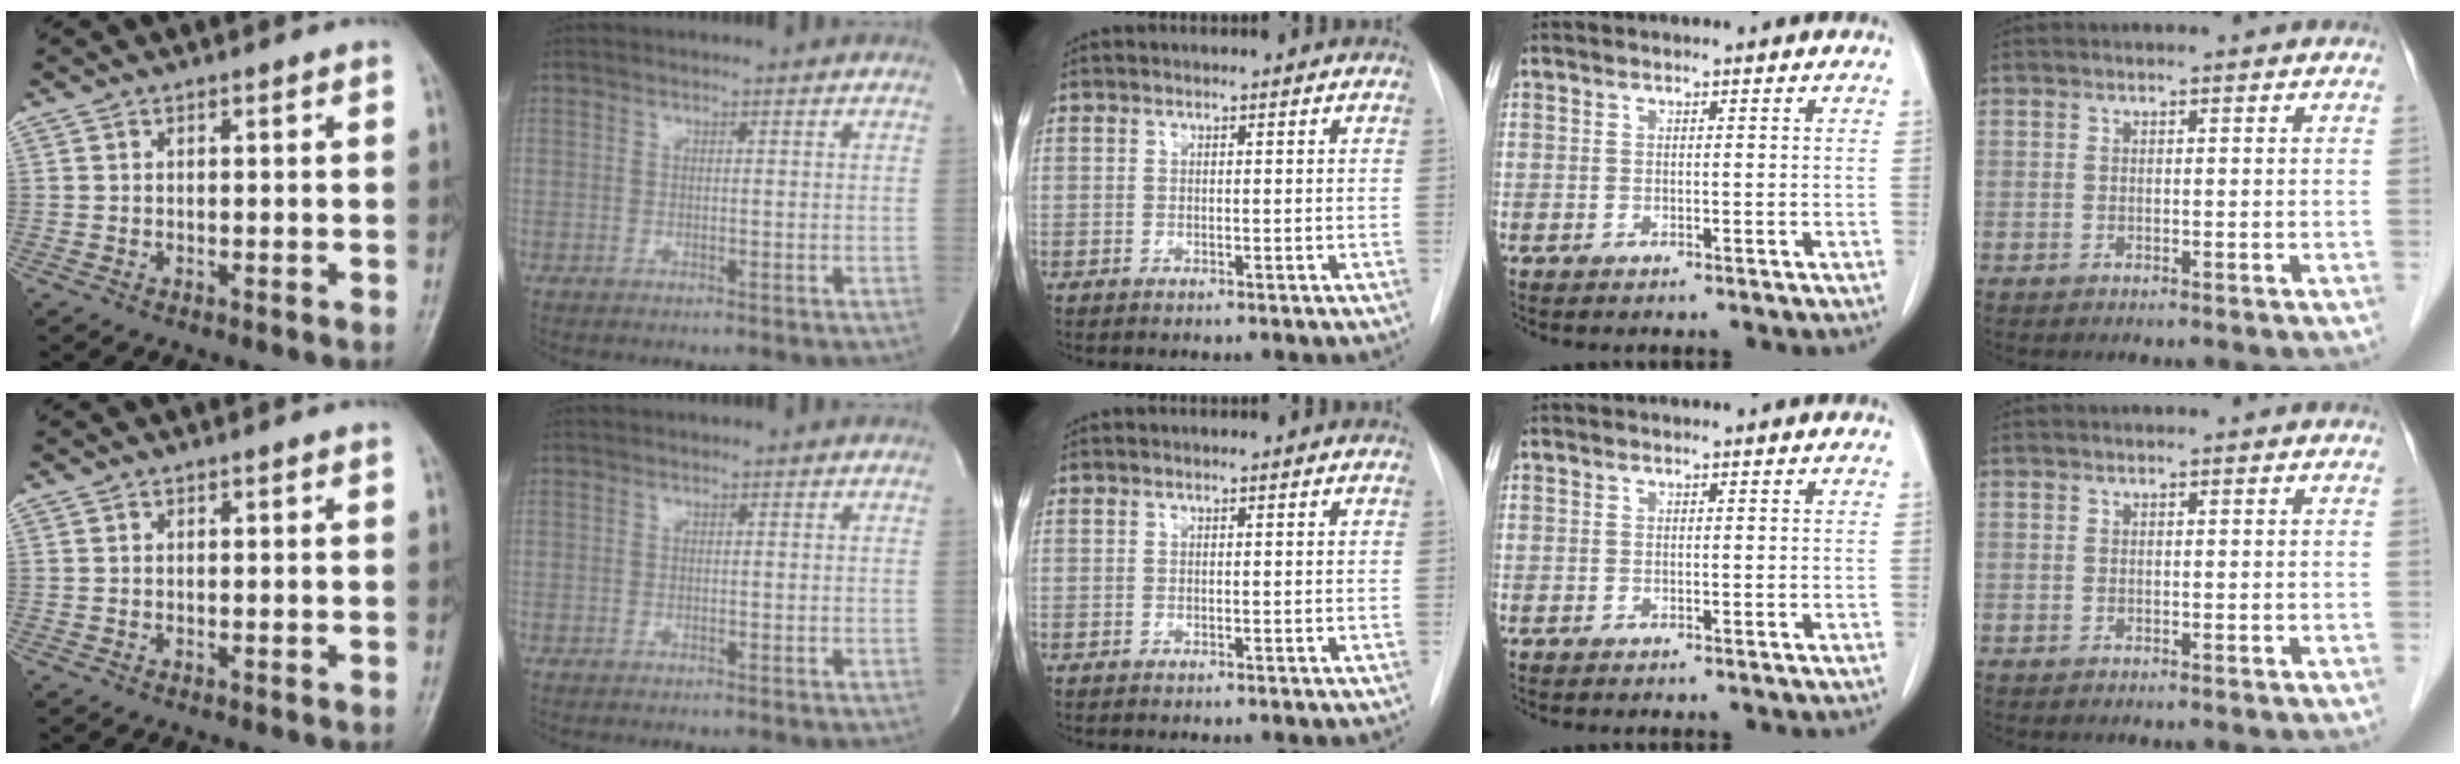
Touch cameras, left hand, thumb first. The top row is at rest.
{}